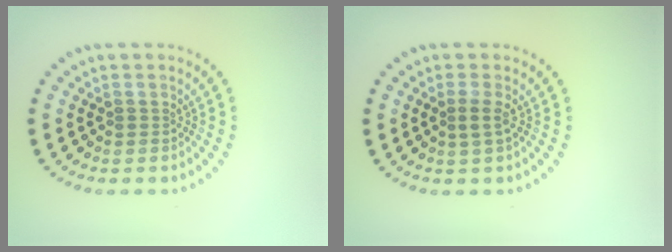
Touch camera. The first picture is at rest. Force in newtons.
{"total": 1.2, "press": 1.0, "slide": 0.5}